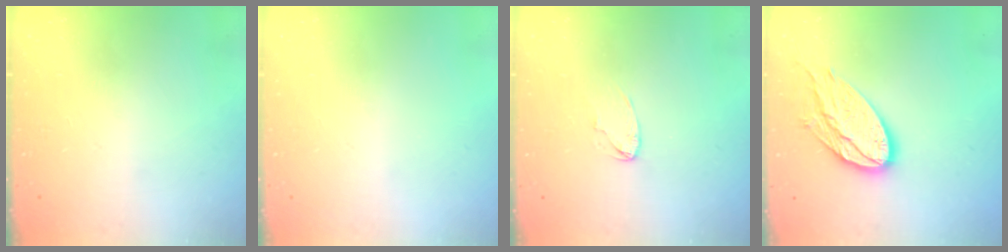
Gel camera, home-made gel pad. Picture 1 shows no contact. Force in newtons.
{"total": 0.0}
{"total": 2.5, "press": 2.5, "slide": 0.2}
{"total": 14.3, "press": 14.3, "slide": 1.0}